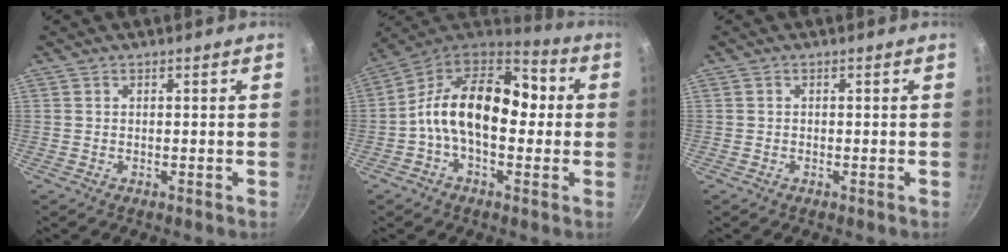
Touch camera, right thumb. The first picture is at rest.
{"total": 18.3, "force": [0.1, 11.5, 14.3], "torque": [-0.200, 0.041, -0.027]}
{"total": 0.0}